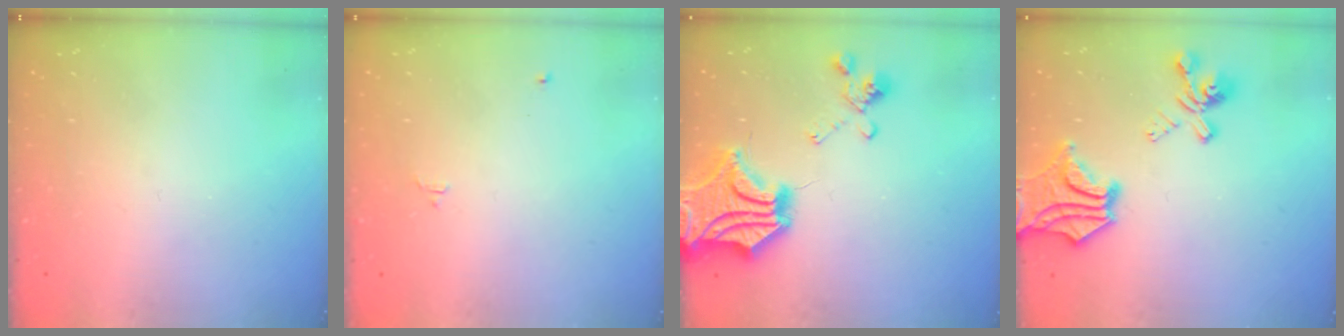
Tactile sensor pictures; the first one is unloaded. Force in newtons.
{"total": 1.6, "press": 1.6, "slide": 0.3}
{"total": 7.9, "press": 7.2, "slide": 3.2}
{"total": 7.3, "press": 6.6, "slide": 3.2}